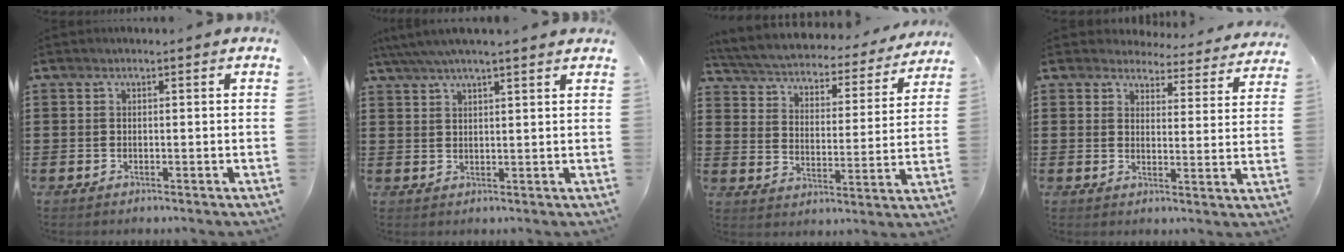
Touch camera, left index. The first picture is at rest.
{"total": 3.9, "force": [3.3, 0.1, 2.1], "torque": [-0.050, -0.003, 0.059]}
{"total": 3.1, "force": [2.9, 0.6, 0.7], "torque": [-0.033, -0.026, 0.040]}
{"total": 4.1, "force": [4.0, 0.7, 0.4], "torque": [-0.022, -0.028, 0.067]}